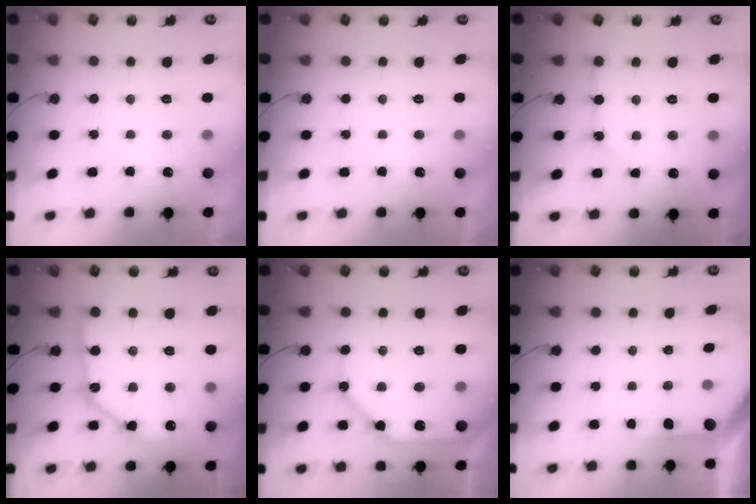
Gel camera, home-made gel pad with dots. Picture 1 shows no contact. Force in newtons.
{"total": 0.0}
{"total": 2.2, "press": 2.2, "slide": 0.4}
{"total": 13.4, "press": 13.3, "slide": 1.5}
{"total": 14.1, "press": 13.9, "slide": 1.8}
{"total": 2.3, "press": 2.3, "slide": 0.3}